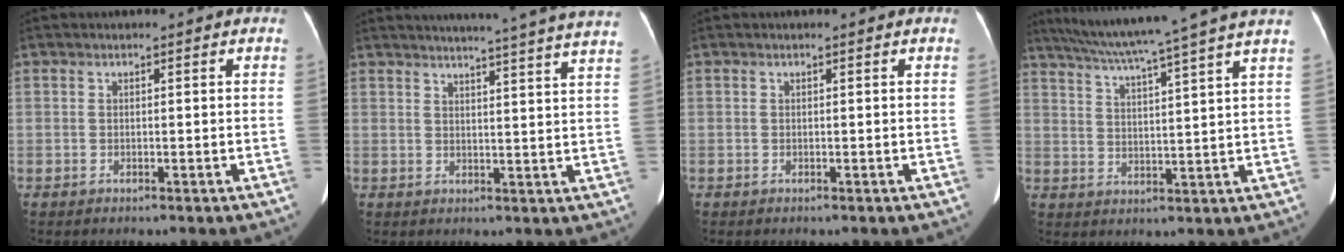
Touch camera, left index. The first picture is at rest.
{"total": 20.9, "force": [19.3, -1.4, 7.9], "torque": [-0.116, -0.049, 0.225]}
{"total": 0.0}
{"total": 16.9, "force": [14.0, -2.2, 9.1], "torque": [-0.158, -0.002, 0.194]}